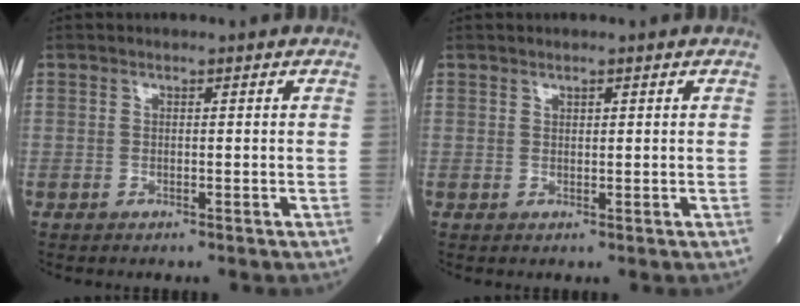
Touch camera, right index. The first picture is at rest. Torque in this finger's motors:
{"motor_torque": [-0.04, 0.07, -0.06, -0.01]}